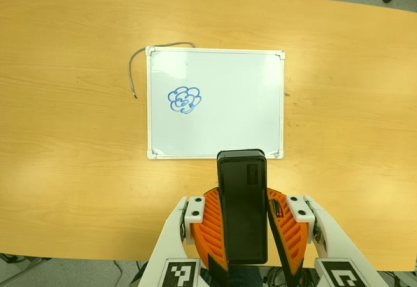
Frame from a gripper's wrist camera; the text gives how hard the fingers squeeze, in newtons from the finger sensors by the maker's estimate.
{"total": 7.6, "left": 7.3, "right": 8.0}